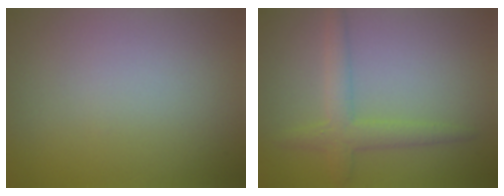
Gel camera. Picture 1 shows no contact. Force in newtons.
{"total": 3.2, "press": 3.2, "slide": 0.1}